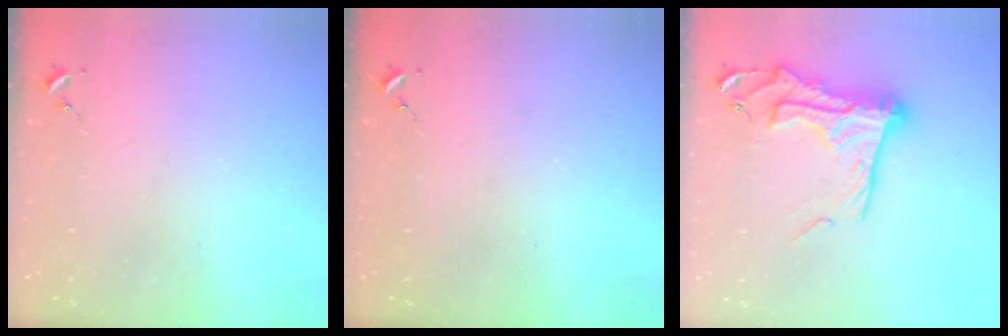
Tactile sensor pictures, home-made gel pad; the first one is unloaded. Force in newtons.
{"total": 0.0}
{"total": 18.9, "press": 18.8, "slide": 1.8}